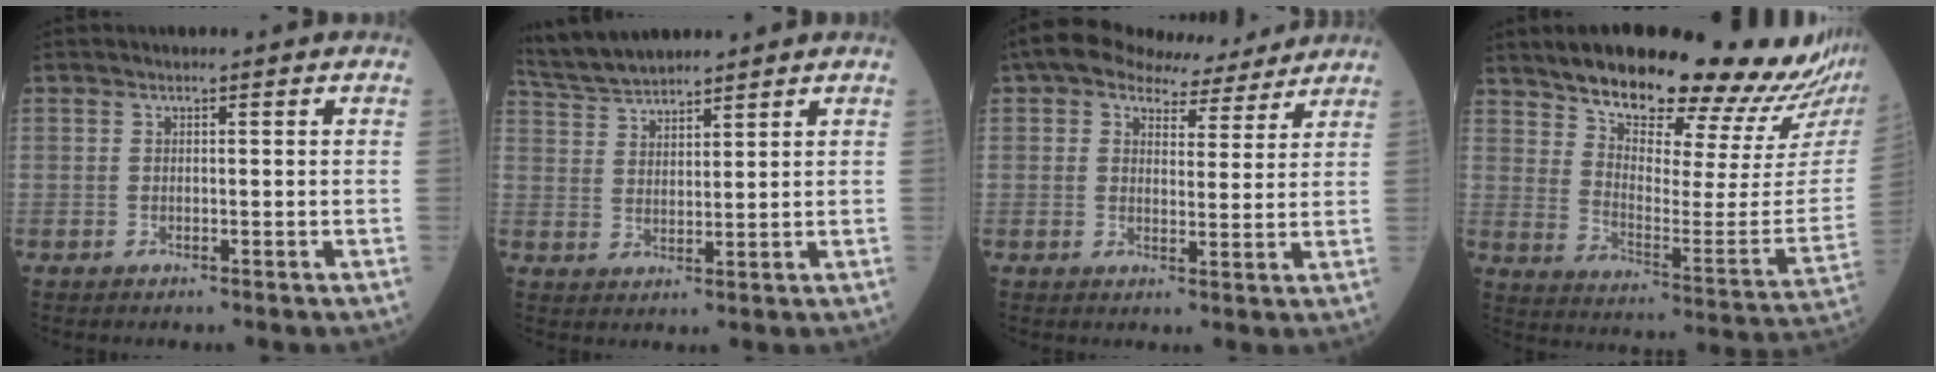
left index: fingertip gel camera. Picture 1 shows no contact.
{"total": 7.5, "force": [7.1, 0.8, 2.3], "torque": [-0.061, 0.023, 0.143]}
{"total": 9.2, "force": [7.8, 3.7, 3.2], "torque": [-0.046, 0.022, 0.101]}
{"total": 26.8, "force": [23.1, 2.9, 13.3], "torque": [-0.196, -0.081, 0.301]}